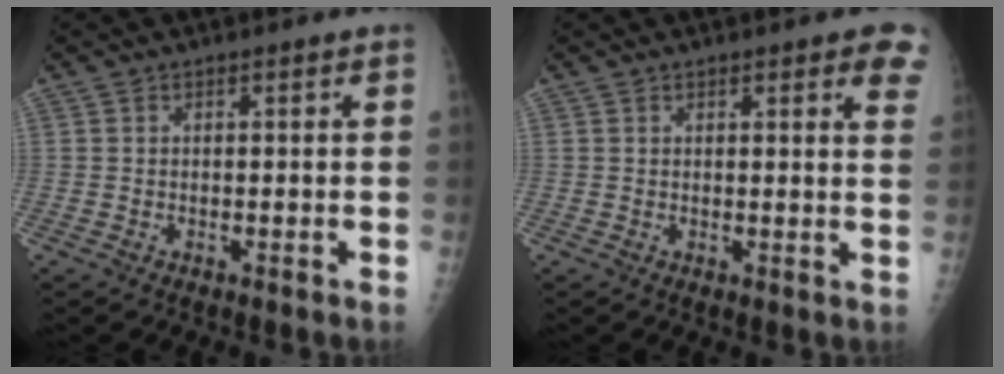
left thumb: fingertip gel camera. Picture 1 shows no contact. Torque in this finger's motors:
{"motor_torque": [-0.06, 0.08, -0.15, -0.03, 0.04]}